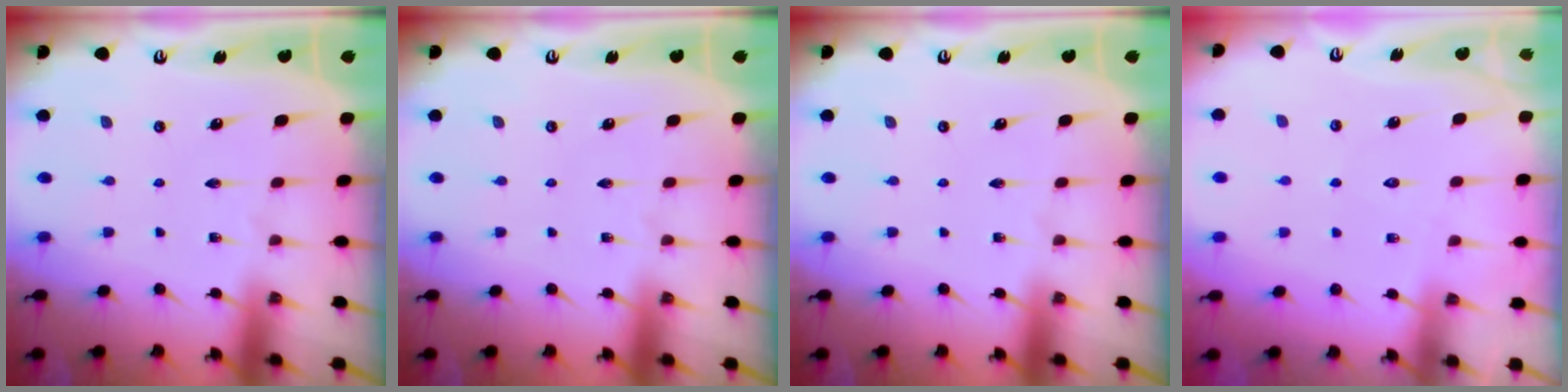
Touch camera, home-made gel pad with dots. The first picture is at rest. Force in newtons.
{"total": 0.0}
{"total": 0.0}
{"total": 6.1, "press": 6.1, "slide": 0.9}